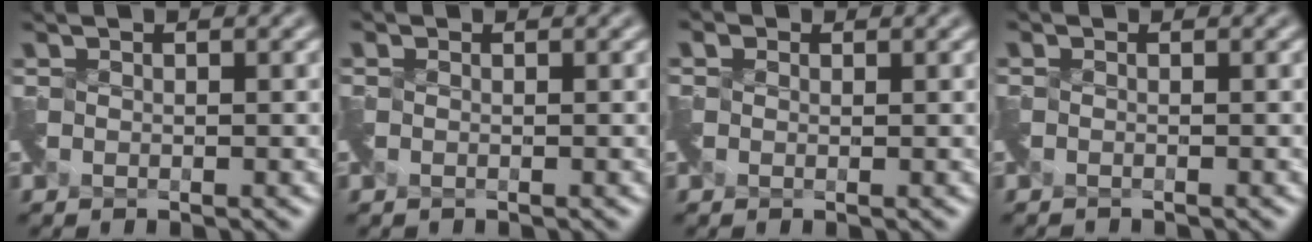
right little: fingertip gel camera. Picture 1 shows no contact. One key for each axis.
{"total": 0.7, "fx": -0.5, "fy": 0.1, "fz": -0.5, "tx": 0.006, "ty": -0.006, "tz": -0.009}
{"total": 1.1, "fx": -0.4, "fy": 0.0, "fz": -1.0, "tx": 0.015, "ty": -0.004, "tz": -0.001}
{"total": 1.4, "fx": -1.1, "fy": -0.2, "fz": -0.7, "tx": 0.011, "ty": -0.016, "tz": -0.025}